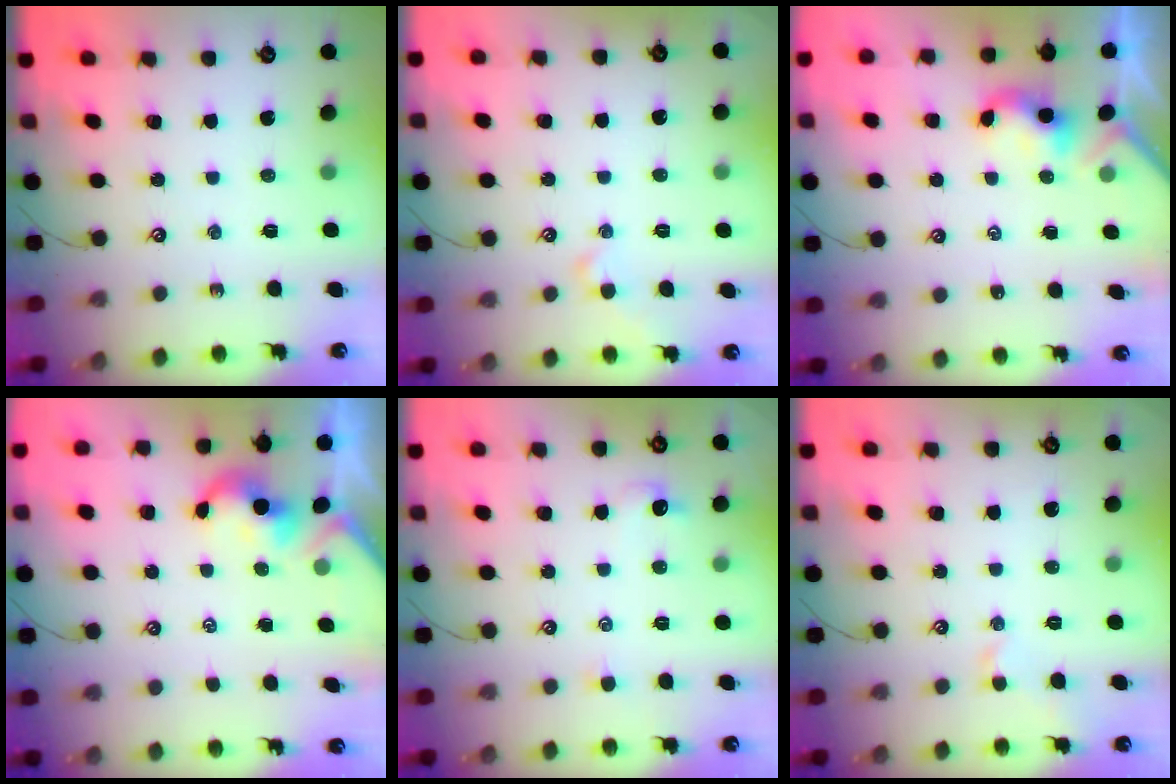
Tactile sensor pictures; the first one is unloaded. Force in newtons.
{"total": 1.6, "press": 1.5, "slide": 0.4}
{"total": 2.2, "press": 2.2, "slide": 0.2}
{"total": 1.1, "press": 1.0, "slide": 0.5}
{"total": 0.5, "press": 0.2, "slide": 0.5}
{"total": 0.7, "press": 0.3, "slide": 0.6}